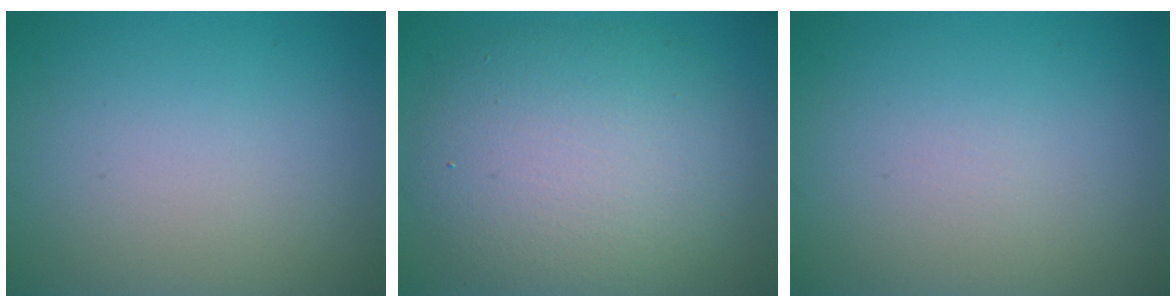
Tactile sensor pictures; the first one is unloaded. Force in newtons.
{"total": 8.6, "press": 8.5, "slide": 0.9}
{"total": 0.0}